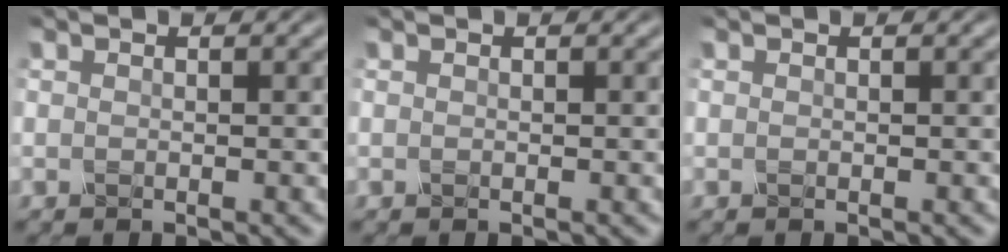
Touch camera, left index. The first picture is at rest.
{"total": 0.0}
{"total": 0.0}